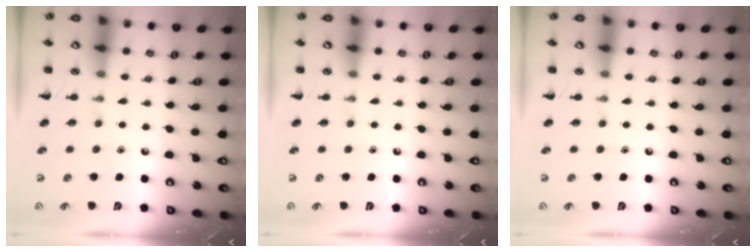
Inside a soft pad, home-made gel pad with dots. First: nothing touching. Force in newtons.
{"total": 0.0}
{"total": 0.0}